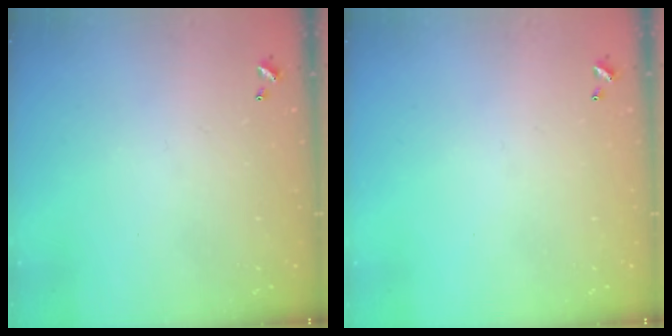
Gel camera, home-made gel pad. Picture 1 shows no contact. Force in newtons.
{"total": 0.0}